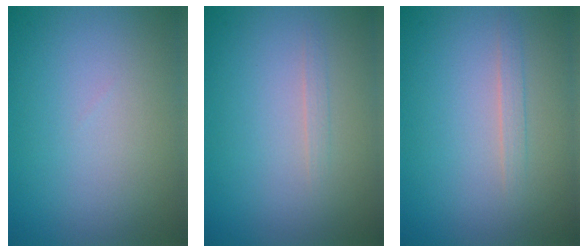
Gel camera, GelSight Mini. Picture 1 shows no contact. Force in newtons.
{"total": 0.7, "press": 0.7, "slide": 0.1}
{"total": 1.1, "press": 1.1, "slide": 0.1}